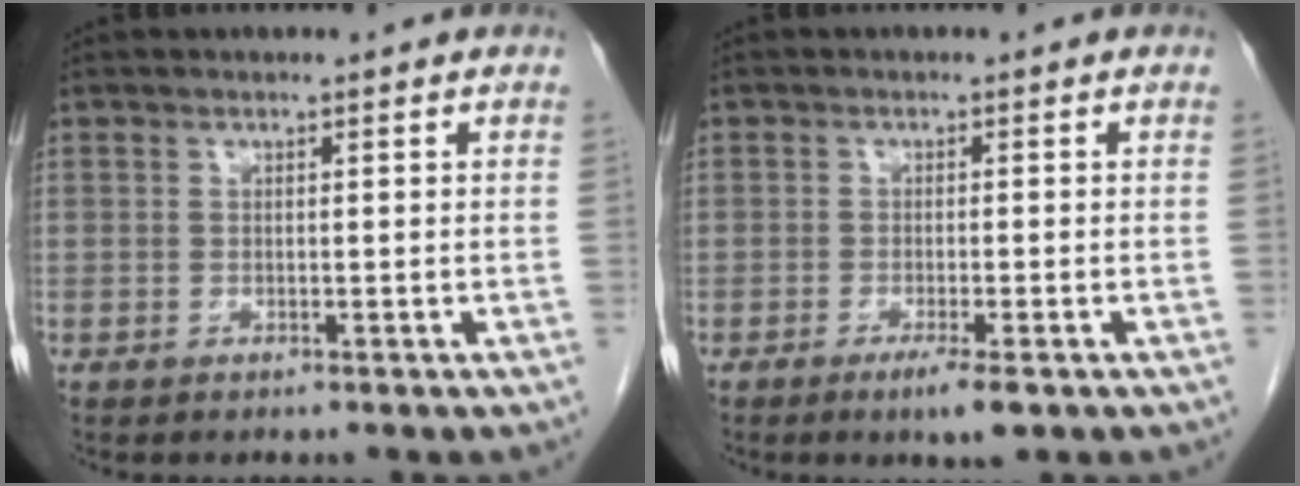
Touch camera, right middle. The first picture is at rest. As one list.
[{"total": 3.4, "force": [-1.9, 0.4, 2.7], "torque": [-0.044, -0.006, -0.030]}]